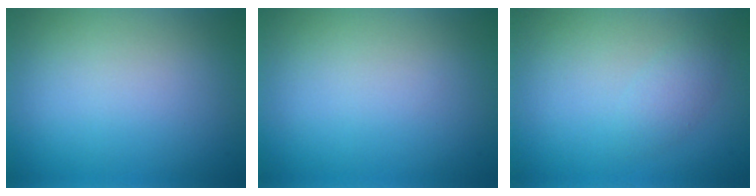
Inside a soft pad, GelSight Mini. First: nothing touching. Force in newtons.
{"total": 0.0}
{"total": 1.7, "press": 1.7, "slide": 0.0}